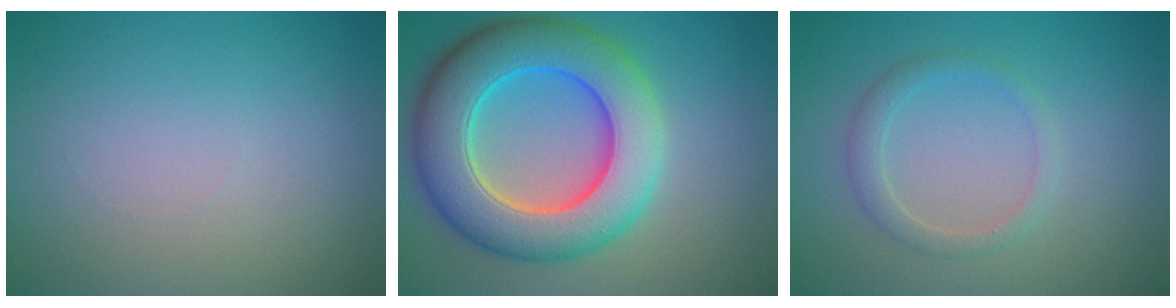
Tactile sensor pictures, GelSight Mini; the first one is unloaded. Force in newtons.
{"total": 11.0, "press": 11.0, "slide": 0.5}
{"total": 1.8, "press": 1.8, "slide": 0.1}